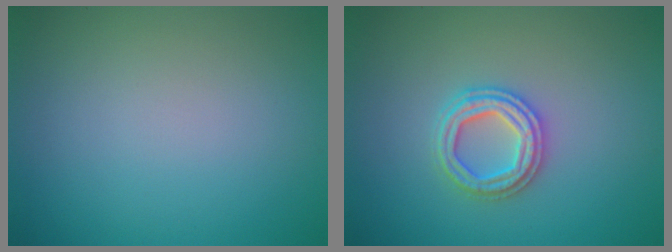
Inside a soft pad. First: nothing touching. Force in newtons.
{"total": 2.9, "press": 2.9, "slide": 0.6}